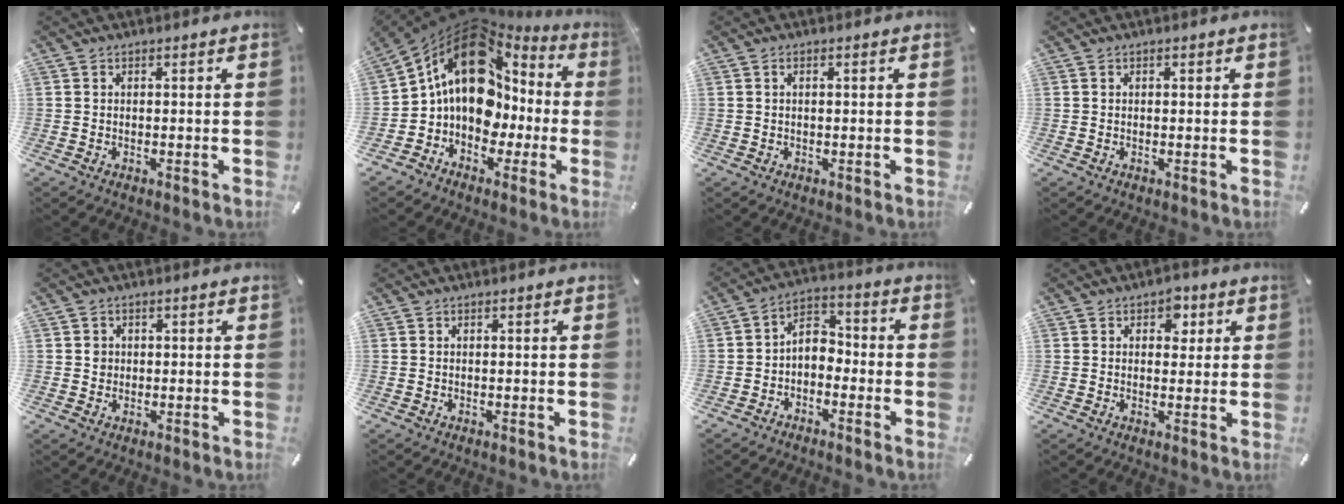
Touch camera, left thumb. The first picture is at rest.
{"total": 18.7, "force": [3.5, 14.3, 11.6], "torque": [-0.191, -0.016, 0.067]}
{"total": 0.9, "force": [0.2, 0.3, 0.8], "torque": [-0.016, 0.003, 0.003]}
{"total": 0.5, "force": [0.1, 0.3, 0.3], "torque": [-0.007, 0.002, 0.002]}
{"total": 1.7, "force": [0.1, 1.6, 0.4], "torque": [0.000, 0.004, -0.004]}
{"total": 0.0}
{"total": 5.1, "force": [-2.5, 3.8, 2.4], "torque": [-0.049, 0.012, -0.050]}
{"total": 4.6, "force": [1.9, 3.4, 2.4], "torque": [-0.013, -0.006, 0.024]}